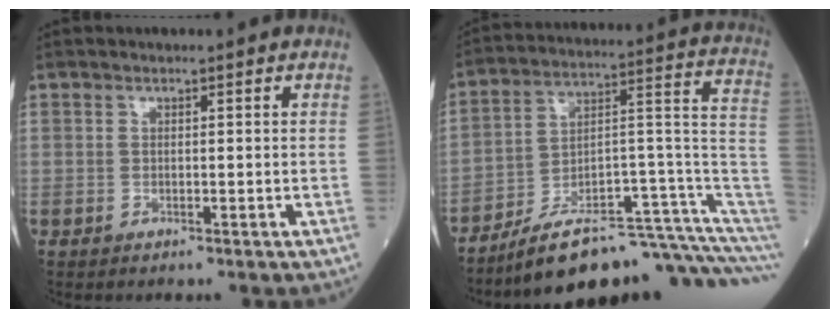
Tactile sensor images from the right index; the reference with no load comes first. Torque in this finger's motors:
{"motor_torque": [-0.90, -1.12, -1.05, -0.21]}